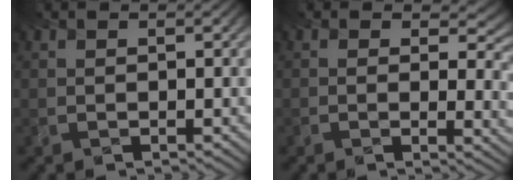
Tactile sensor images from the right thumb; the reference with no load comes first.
{"total": 7.9, "force": [4.8, 3.8, 5.1], "torque": [-0.090, 0.003, 0.068]}